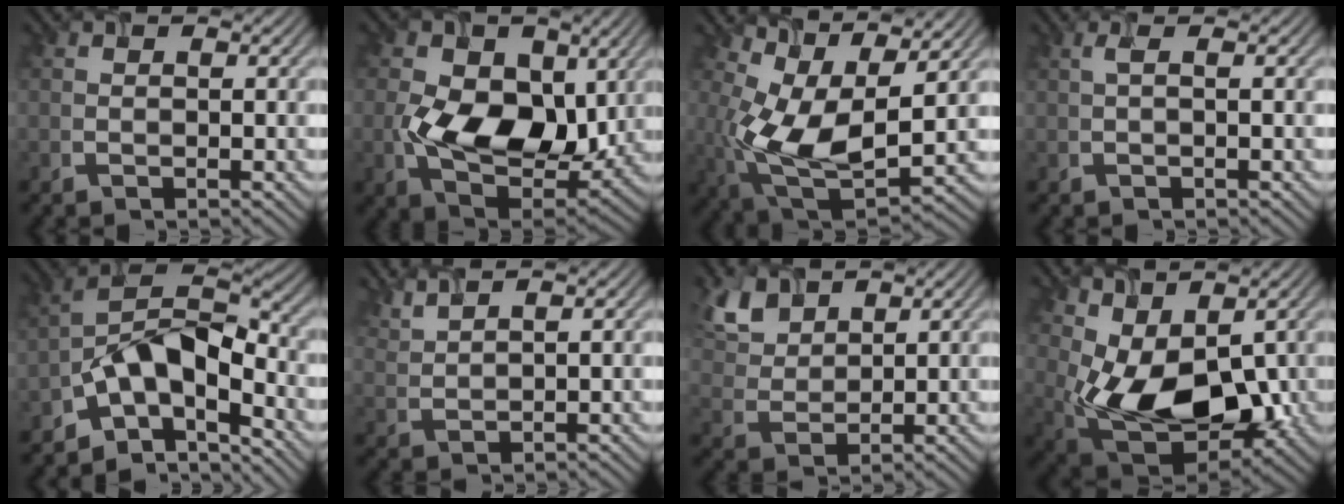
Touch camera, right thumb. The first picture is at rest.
{"total": 11.1, "force": [0.7, 7.4, 8.3], "torque": [-0.165, -0.021, 0.012]}
{"total": 12.0, "force": [2.9, 5.8, 10.1], "torque": [-0.220, -0.013, 0.059]}
{"total": 1.0, "force": [0.1, 0.1, 1.0], "torque": [-0.024, 0.005, -0.002]}
{"total": 11.0, "force": [-6.0, 5.1, 7.6], "torque": [-0.115, 0.003, -0.127]}
{"total": 3.1, "force": [2.7, 0.5, 1.6], "torque": [-0.038, 0.003, 0.064]}
{"total": 6.8, "force": [4.7, 3.6, 3.5], "torque": [-0.096, 0.004, 0.099]}
{"total": 12.1, "force": [1.8, 7.1, 9.7], "torque": [-0.195, -0.024, 0.041]}